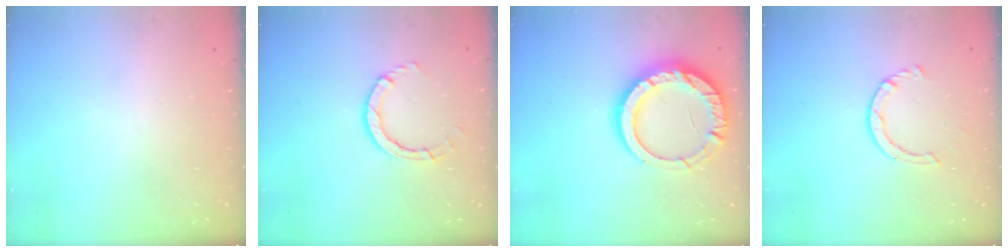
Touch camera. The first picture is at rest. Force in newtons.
{"total": 4.7, "press": 4.7, "slide": 0.3}
{"total": 16.9, "press": 16.8, "slide": 1.5}
{"total": 2.2, "press": 2.2, "slide": 0.4}